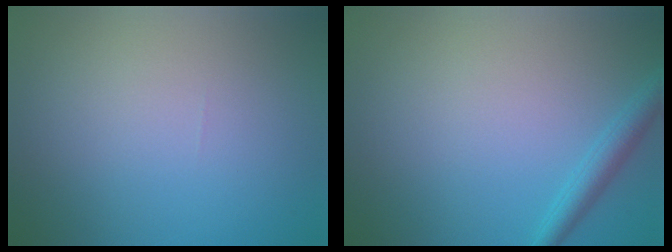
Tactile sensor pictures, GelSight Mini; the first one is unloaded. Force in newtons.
{"total": 2.2, "press": 2.2, "slide": 0.1}